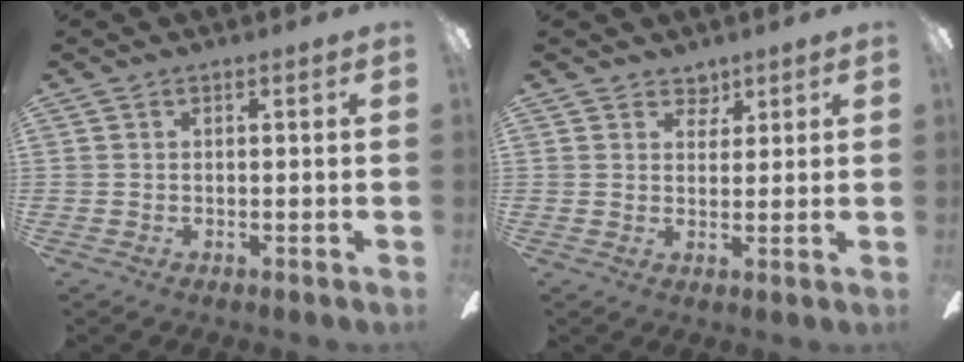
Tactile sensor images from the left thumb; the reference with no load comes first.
{"total": 3.8, "force": [2.9, 2.5, 0.4], "torque": [0.005, -0.014, 0.050]}